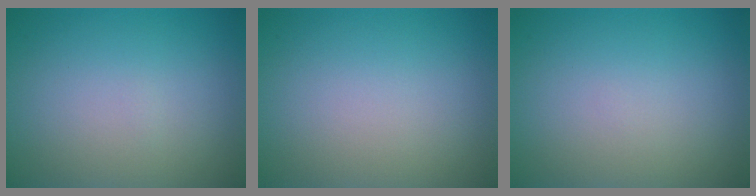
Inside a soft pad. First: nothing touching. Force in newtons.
{"total": 0.0}
{"total": 0.0}